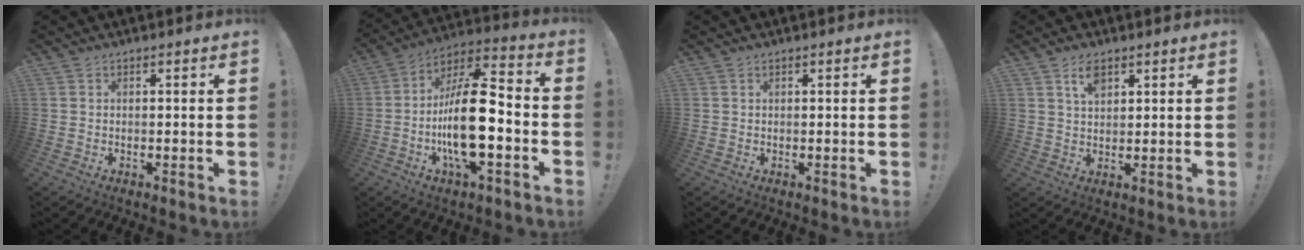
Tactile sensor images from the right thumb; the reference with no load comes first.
{"total": 20.7, "force": [-3.9, 7.6, 18.8], "torque": [-0.335, 0.015, -0.064]}
{"total": 0.0}
{"total": 4.9, "force": [2.7, 2.5, 3.2], "torque": [-0.058, -0.005, 0.047]}